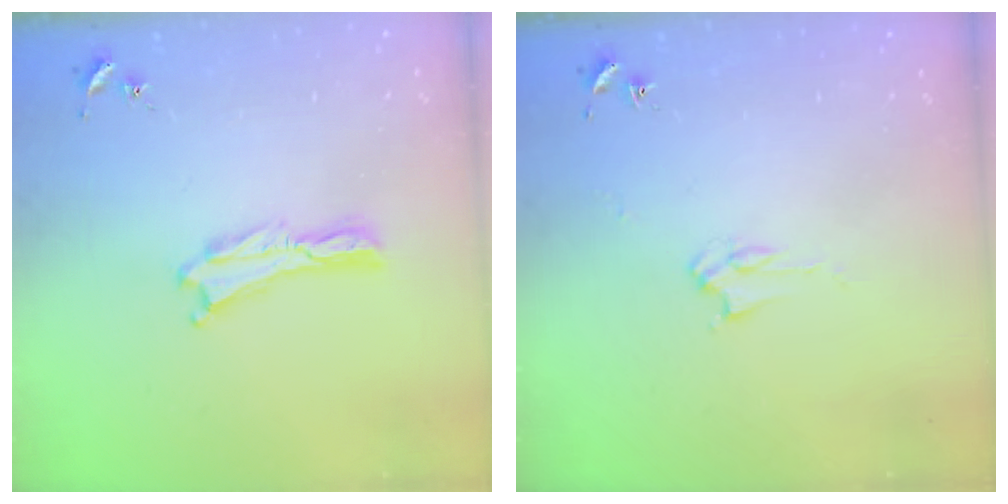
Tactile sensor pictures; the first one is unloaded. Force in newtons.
{"total": 2.8, "press": 2.8, "slide": 0.4}